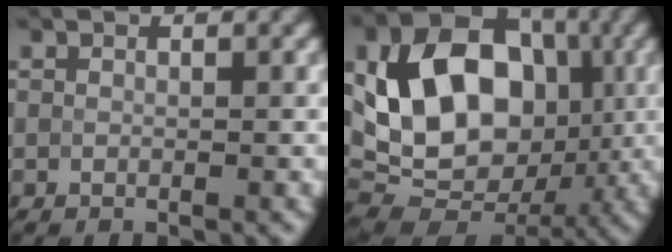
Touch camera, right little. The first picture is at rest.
{"total": 13.6, "force": [1.2, 9.9, 9.2], "torque": [-0.159, 0.010, 0.015]}